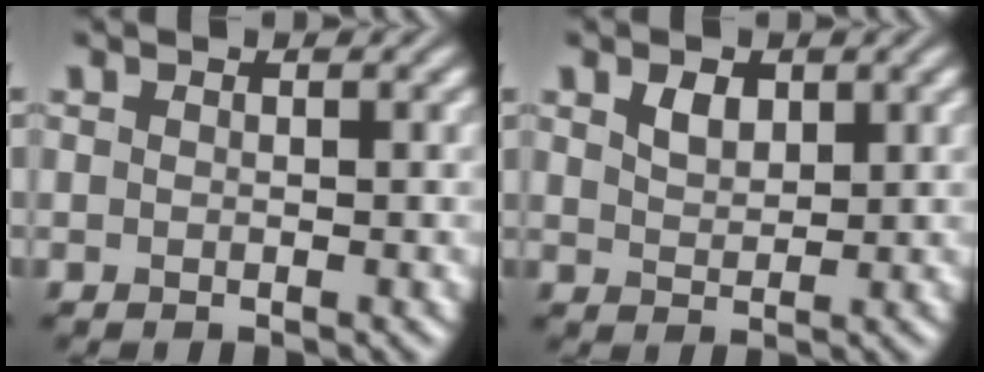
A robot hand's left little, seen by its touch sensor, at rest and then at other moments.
{"total": 2.0, "force": [1.1, 1.2, 1.1], "torque": [-0.024, 0.001, 0.023]}